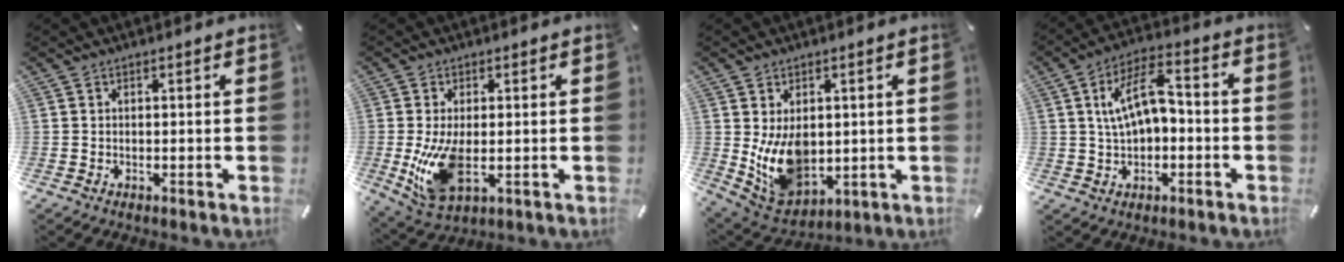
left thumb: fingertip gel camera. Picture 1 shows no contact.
{"total": 11.1, "force": [-0.8, 6.0, 9.4], "torque": [-0.199, -0.024, -0.011]}
{"total": 11.4, "force": [0.8, 8.4, 7.7], "torque": [-0.151, -0.012, 0.022]}
{"total": 11.0, "force": [1.1, 6.0, 9.2], "torque": [-0.172, 0.015, 0.020]}